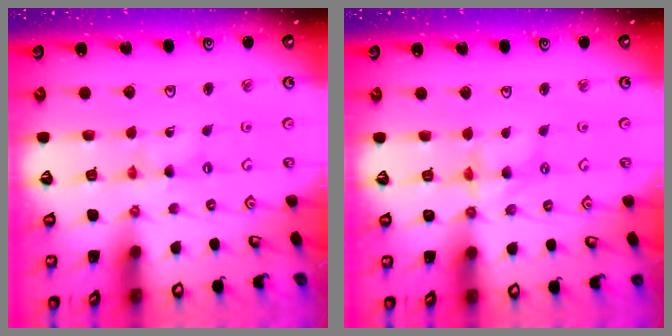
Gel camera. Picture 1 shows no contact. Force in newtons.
{"total": 5.0, "press": 4.9, "slide": 0.5}